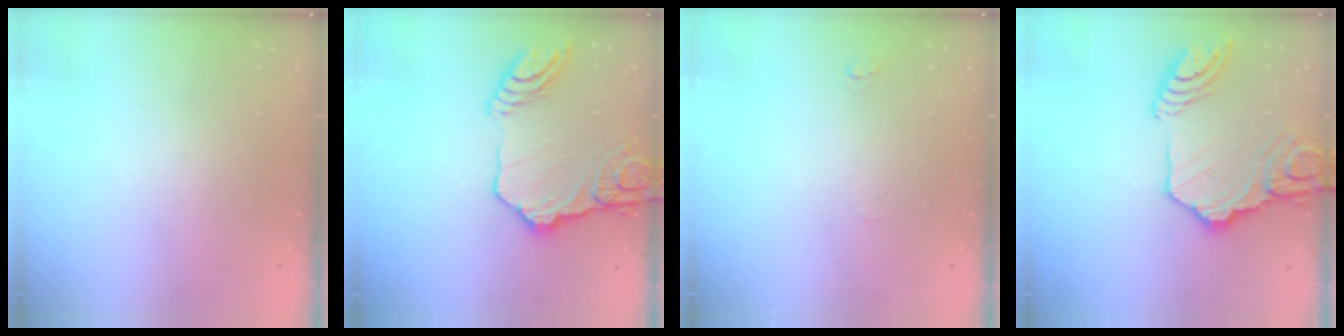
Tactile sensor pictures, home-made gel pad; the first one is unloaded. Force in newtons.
{"total": 16.4, "press": 16.3, "slide": 1.7}
{"total": 4.1, "press": 4.1, "slide": 0.4}
{"total": 16.5, "press": 16.4, "slide": 1.7}